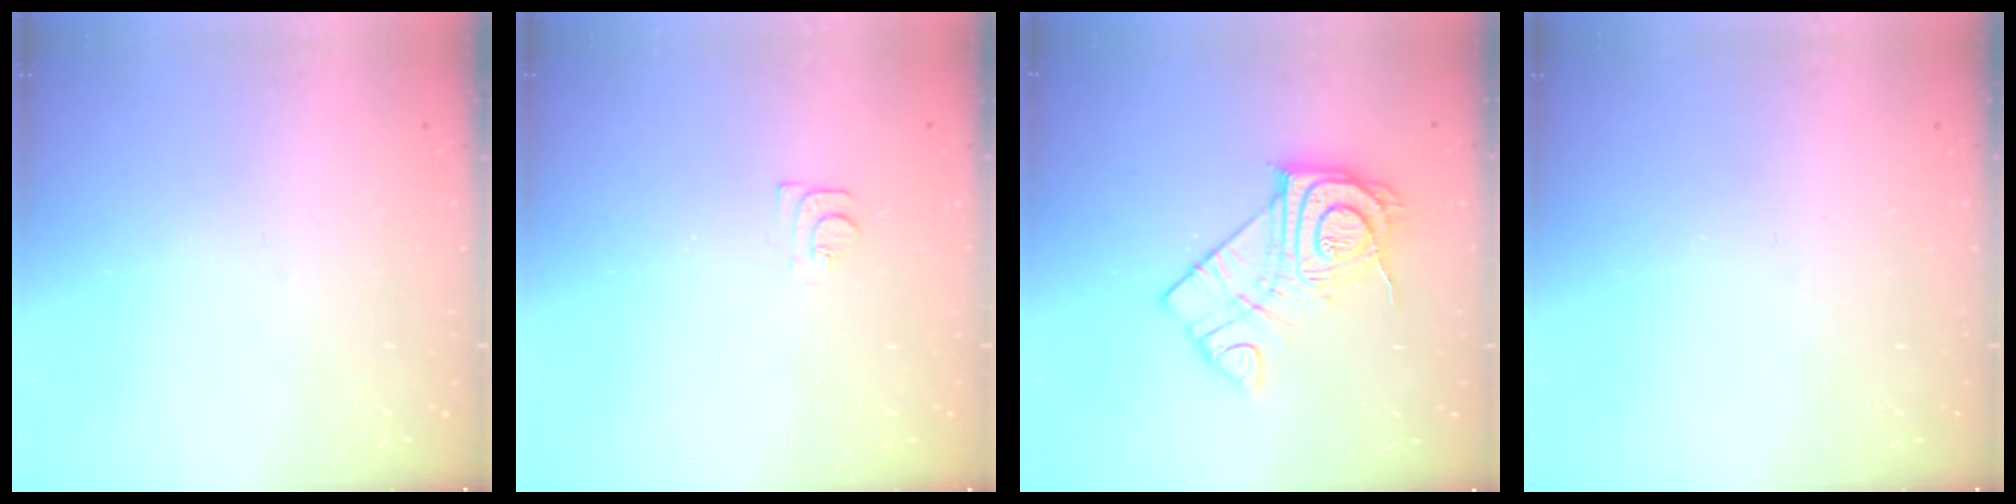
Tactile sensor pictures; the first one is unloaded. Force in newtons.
{"total": 6.2, "press": 6.1, "slide": 0.6}
{"total": 14.3, "press": 14.3, "slide": 0.7}
{"total": 0.0}